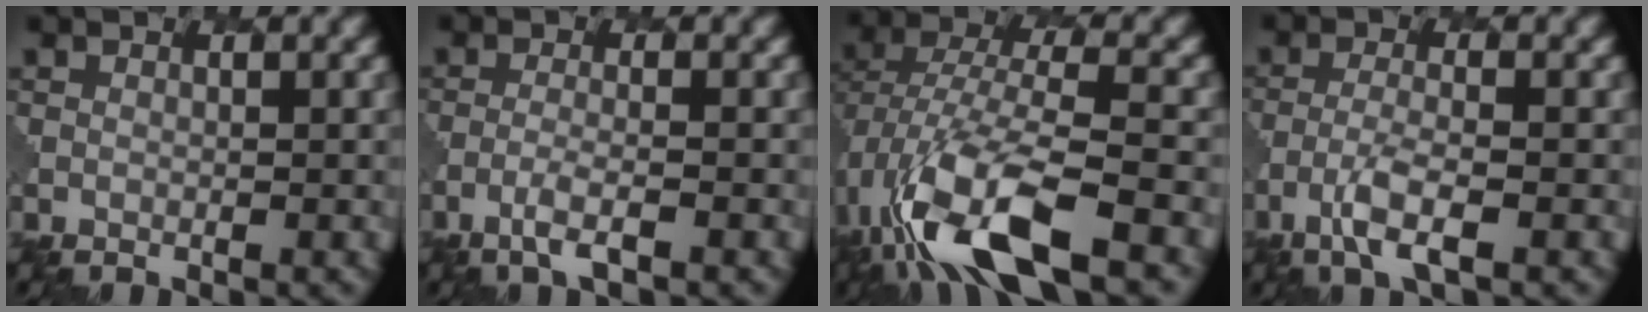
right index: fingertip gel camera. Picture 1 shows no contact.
{"total": 2.3, "force": [-1.4, 0.3, 1.8], "torque": [-0.035, 0.000, -0.036]}
{"total": 10.8, "force": [-5.5, 4.2, 8.3], "torque": [-0.168, -0.005, -0.104]}
{"total": 3.4, "force": [-1.9, 0.8, 2.7], "torque": [-0.059, -0.002, -0.042]}